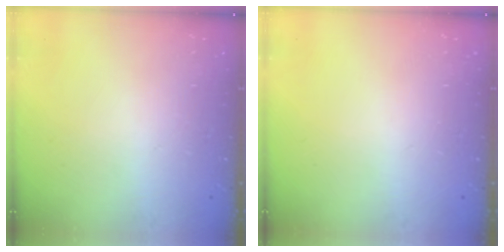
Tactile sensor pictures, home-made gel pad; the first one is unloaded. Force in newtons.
{"total": 0.0}